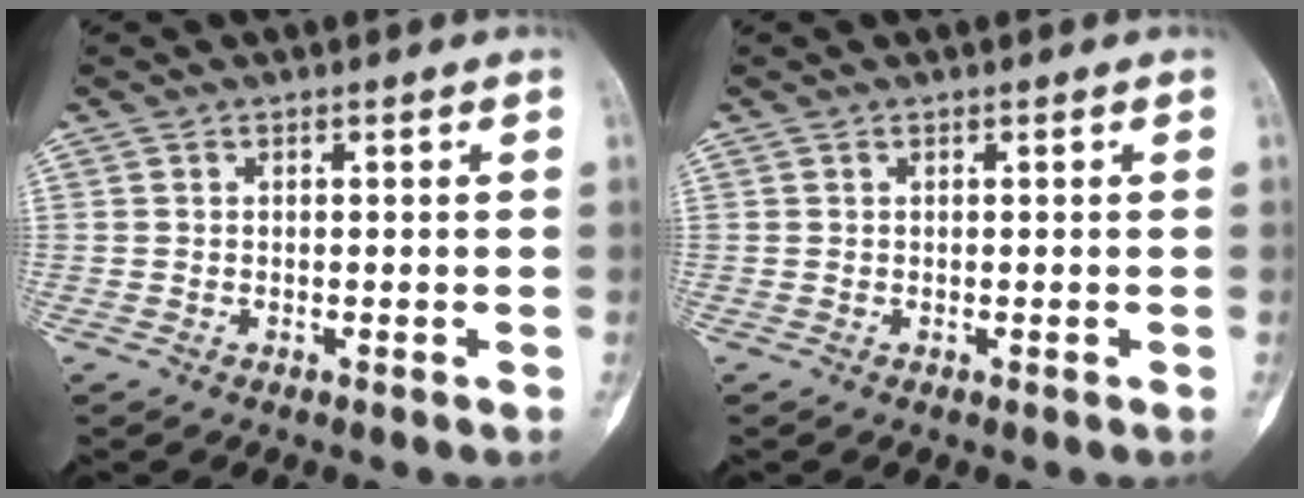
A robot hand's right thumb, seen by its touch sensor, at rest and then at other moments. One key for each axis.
{"total": 0.0}